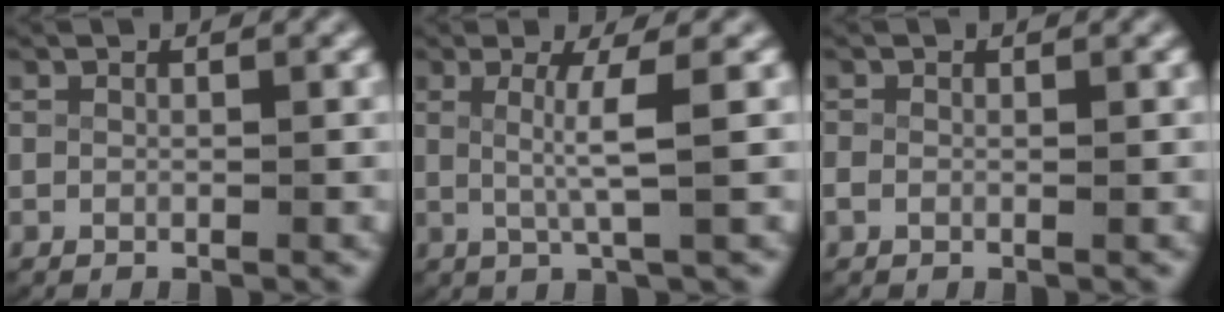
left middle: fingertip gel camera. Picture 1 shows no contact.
{"total": 3.5, "force": [0.4, -0.5, 3.4], "torque": [-0.065, -0.008, 0.013]}
{"total": 1.1, "force": [-0.4, 0.9, 0.6], "torque": [-0.024, -0.007, -0.003]}